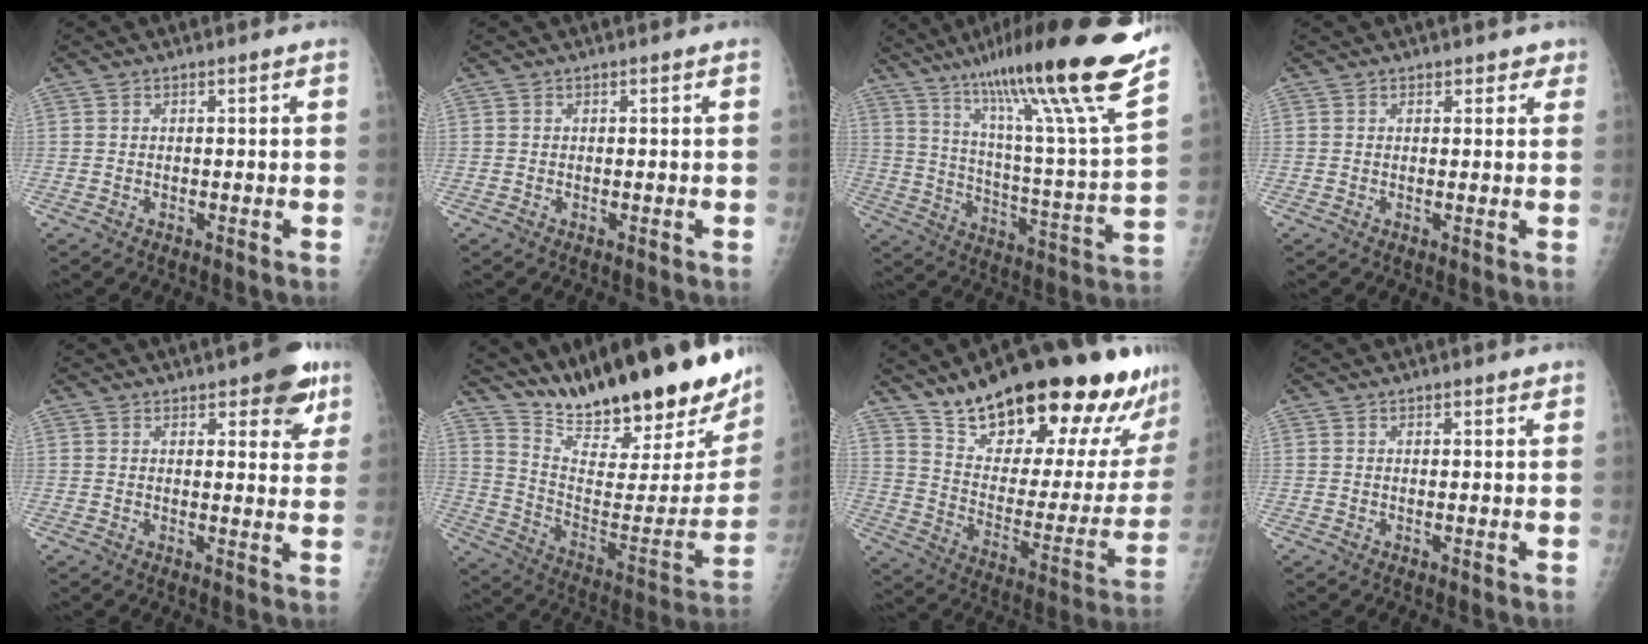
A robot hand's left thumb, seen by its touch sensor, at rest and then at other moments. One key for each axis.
{"total": 0.0}
{"total": 28.1, "fx": 19.8, "fy": 1.1, "fz": 20.0, "tx": -0.306, "ty": -0.083, "tz": 0.310}
{"total": 2.2, "fx": 1.5, "fy": 1.5, "fz": 0.6, "tx": 0.023, "ty": -0.005, "tz": 0.012}
{"total": 7.9, "fx": 4.6, "fy": 3.3, "fz": 5.5, "tx": -0.037, "ty": -0.018, "tz": 0.053}
{"total": 30.7, "fx": 24.4, "fy": 7.9, "fz": 16.9, "tx": -0.242, "ty": -0.124, "tz": 0.360}
{"total": 30.4, "fx": 23.0, "fy": 9.0, "fz": 17.9, "tx": -0.232, "ty": -0.093, "tz": 0.335}
{"total": 1.0, "fx": 0.8, "fy": 0.5, "fz": 0.4, "tx": 0.001, "ty": -0.003, "tz": 0.007}